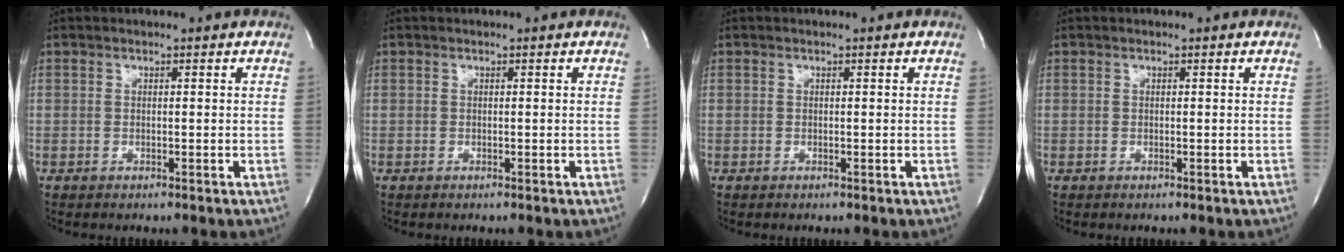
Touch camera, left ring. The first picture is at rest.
{"total": 0.0}
{"total": 0.0}
{"total": 0.0}